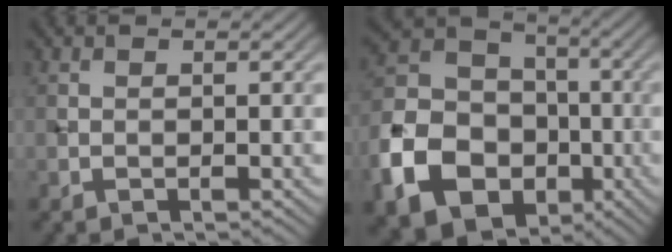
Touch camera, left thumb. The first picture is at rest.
{"total": 15.8, "force": [-5.9, 12.3, 8.1], "torque": [-0.233, -0.041, -0.117]}